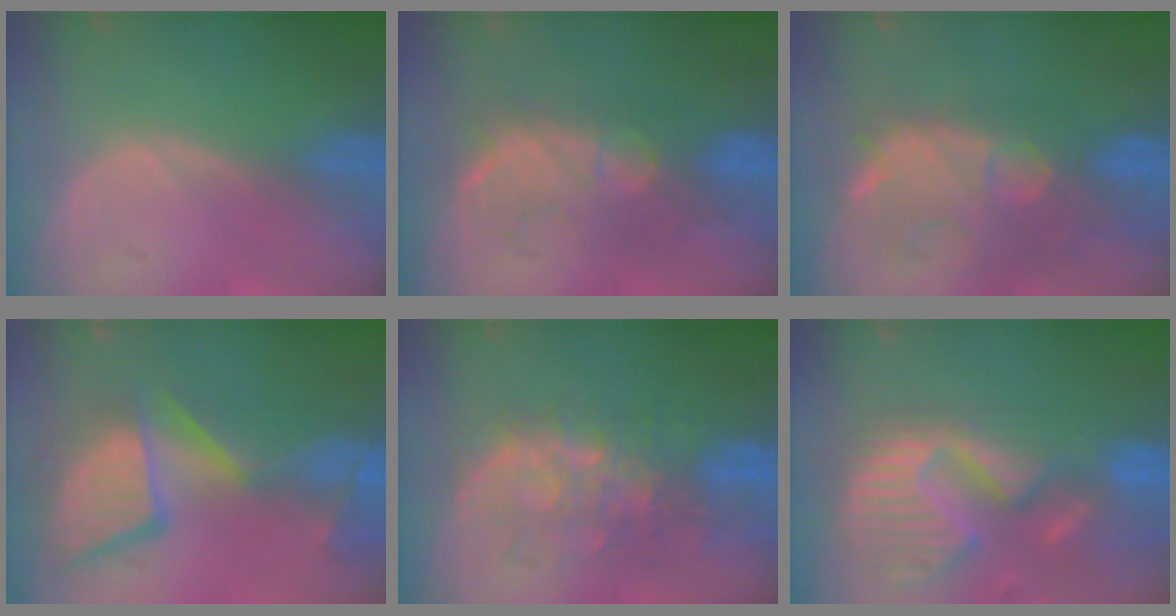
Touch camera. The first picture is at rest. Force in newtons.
{"total": 8.0, "press": 7.9, "slide": 0.7}
{"total": 10.8, "press": 10.1, "slide": 3.8}
{"total": 13.5, "press": 11.0, "slide": 7.8}
{"total": 8.6, "press": 8.3, "slide": 2.1}
{"total": 14.2, "press": 11.8, "slide": 7.8}